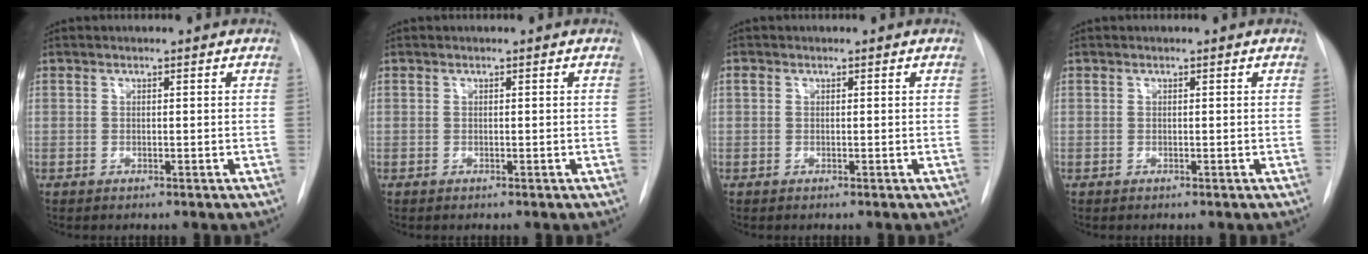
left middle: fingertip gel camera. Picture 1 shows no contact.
{"total": 0.0}
{"total": 0.5, "force": [0.2, 0.4, 0.2], "torque": [-0.005, 0.009, 0.003]}
{"total": 0.0}